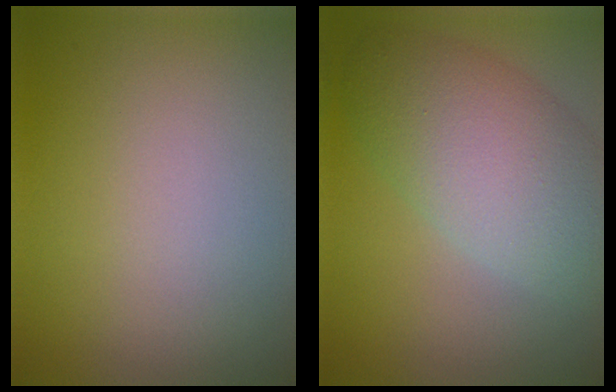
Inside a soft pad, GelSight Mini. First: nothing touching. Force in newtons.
{"total": 7.4, "press": 7.4, "slide": 0.4}